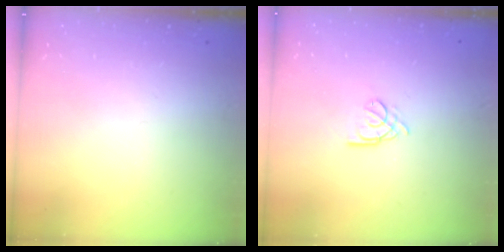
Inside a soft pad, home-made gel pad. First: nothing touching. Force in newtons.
{"total": 2.8, "press": 2.7, "slide": 0.5}